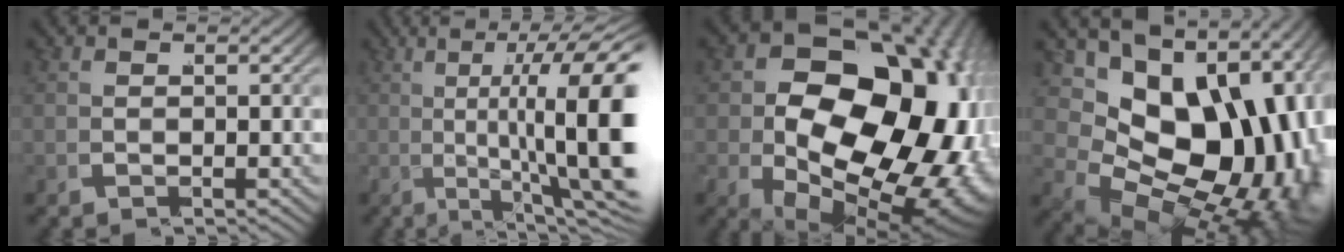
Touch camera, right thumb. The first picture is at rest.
{"total": 13.7, "force": [1.5, 6.1, 12.2], "torque": [-0.194, -0.009, 0.024]}
{"total": 28.6, "force": [-1.5, 19.0, 21.3], "torque": [-0.350, -0.075, 0.019]}
{"total": 22.3, "force": [-1.3, 14.8, 16.6], "torque": [-0.302, -0.058, 0.020]}